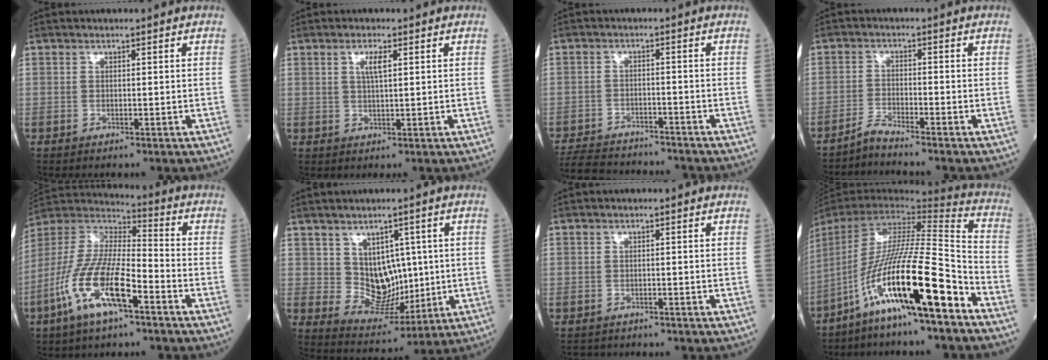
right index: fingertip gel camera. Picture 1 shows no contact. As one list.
[{"total": 2.6, "force": [1.0, 0.4, 2.4], "torque": [-0.048, 0.001, 0.017]}, {"total": 12.3, "force": [-11.3, 3.3, 3.4], "torque": [-0.067, 0.003, -0.167]}, {"total": 3.1, "force": [-2.9, -1.0, 0.4], "torque": [-0.013, -0.015, -0.058]}, {"total": 15.0, "force": [-7.1, 3.9, 12.6], "torque": [-0.272, -0.006, -0.136]}, {"total": 7.6, "force": [1.5, 5.6, 4.9], "torque": [-0.073, 0.006, 0.047]}, {"total": 2.5, "force": [-2.1, 1.3, -0.4], "torque": [-0.002, 0.001, -0.036]}, {"total": 20.6, "force": [-12.0, 0.7, 16.8], "torque": [-0.330, -0.017, -0.225]}]